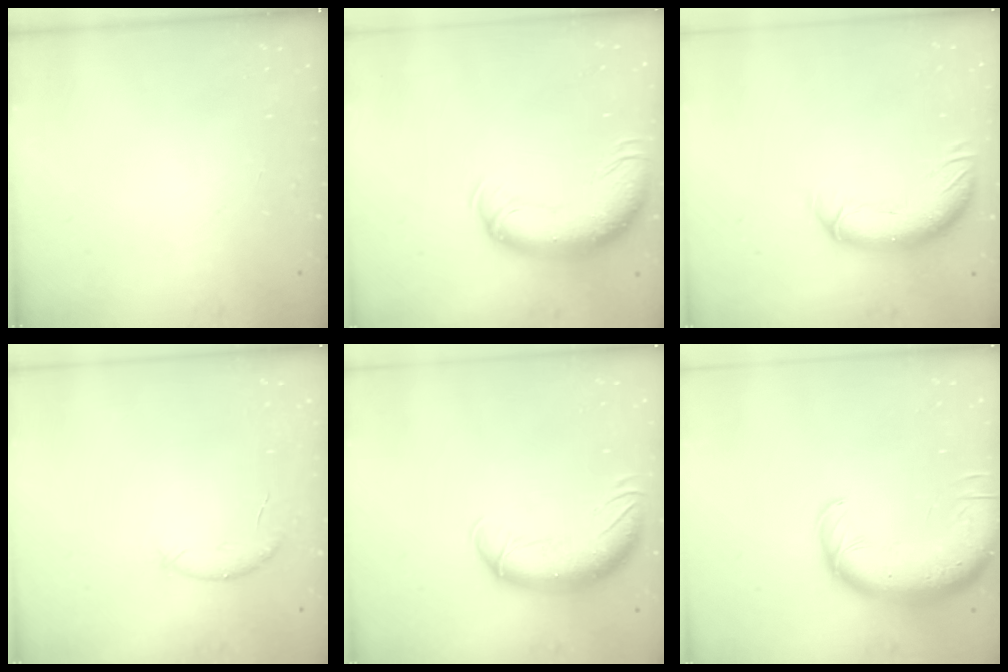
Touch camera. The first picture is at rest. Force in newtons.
{"total": 13.5, "press": 13.1, "slide": 3.5}
{"total": 11.7, "press": 11.5, "slide": 2.1}
{"total": 6.5, "press": 6.5, "slide": 1.0}
{"total": 13.4, "press": 13.0, "slide": 3.2}
{"total": 13.5, "press": 13.0, "slide": 3.6}